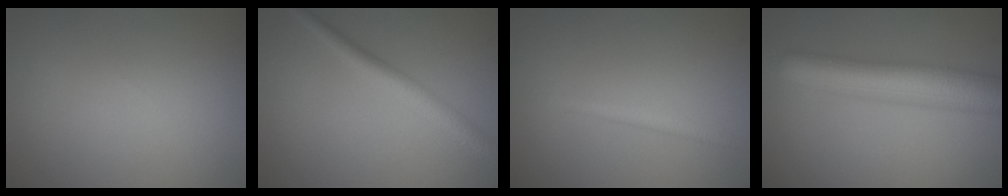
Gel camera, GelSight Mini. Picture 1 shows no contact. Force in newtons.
{"total": 3.4, "press": 3.4, "slide": 0.1}
{"total": 1.6, "press": 1.6, "slide": 0.0}
{"total": 8.9, "press": 8.9, "slide": 0.2}